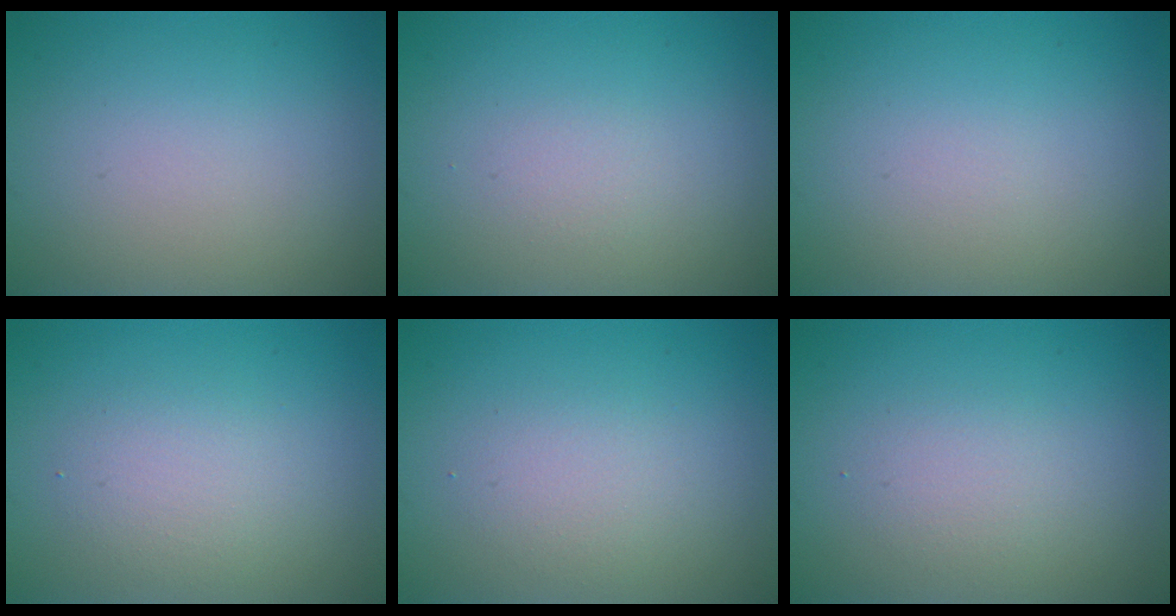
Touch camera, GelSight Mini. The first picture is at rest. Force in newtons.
{"total": 0.8, "press": 0.7, "slide": 0.1}
{"total": 0.0}
{"total": 2.4, "press": 2.4, "slide": 0.0}
{"total": 1.9, "press": 1.9, "slide": 0.0}
{"total": 1.6, "press": 1.6, "slide": 0.1}